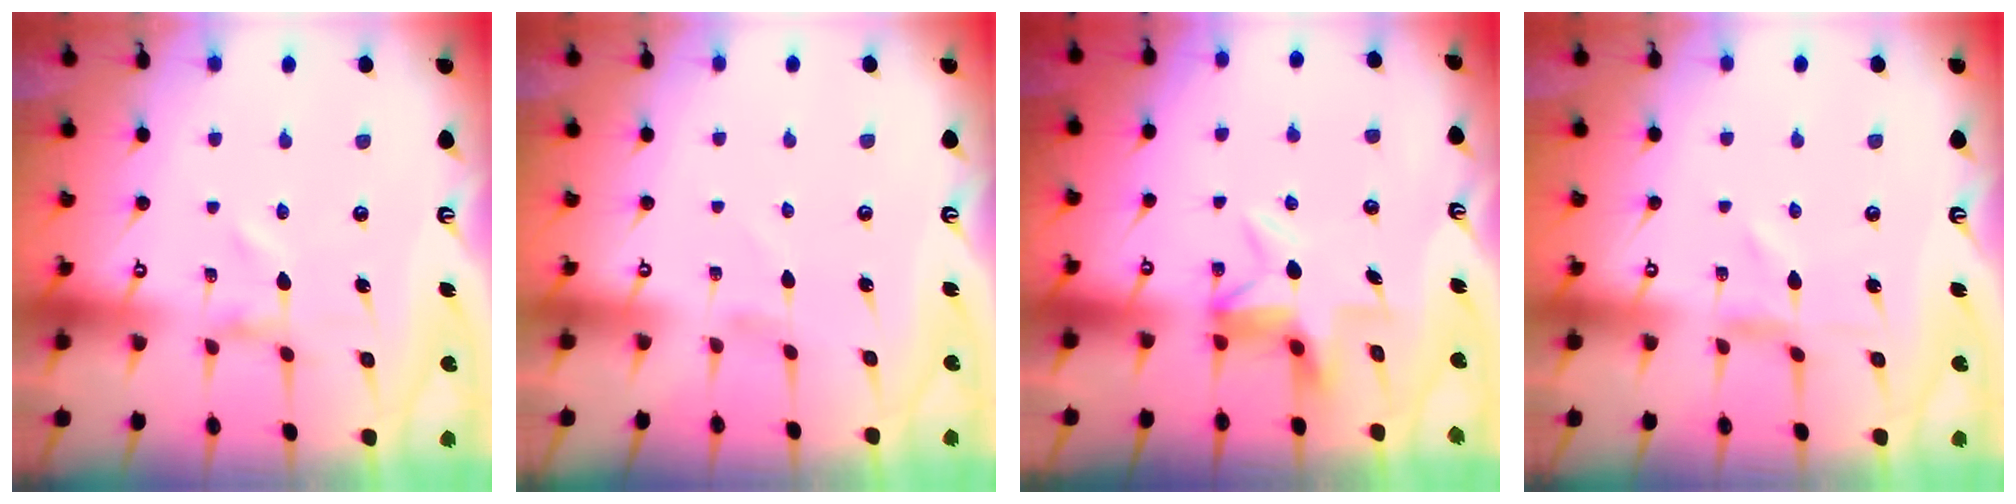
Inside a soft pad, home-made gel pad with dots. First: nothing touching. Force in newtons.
{"total": 1.1, "press": 1.1, "slide": 0.1}
{"total": 5.0, "press": 4.7, "slide": 1.8}
{"total": 0.6, "press": 0.6, "slide": 0.2}